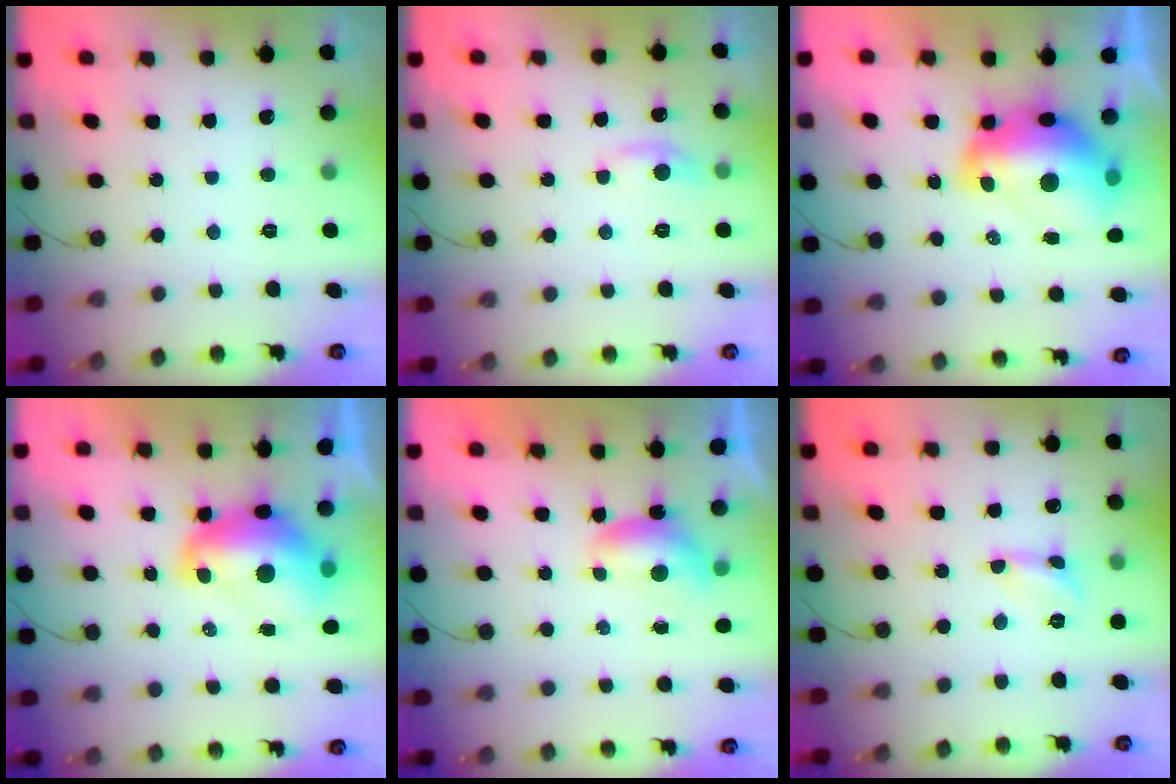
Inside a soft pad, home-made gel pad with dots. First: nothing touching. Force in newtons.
{"total": 6.0, "press": 5.9, "slide": 0.6}
{"total": 16.3, "press": 16.2, "slide": 1.6}
{"total": 12.8, "press": 12.7, "slide": 1.4}
{"total": 5.2, "press": 5.2, "slide": 0.7}
{"total": 2.3, "press": 2.3, "slide": 0.2}